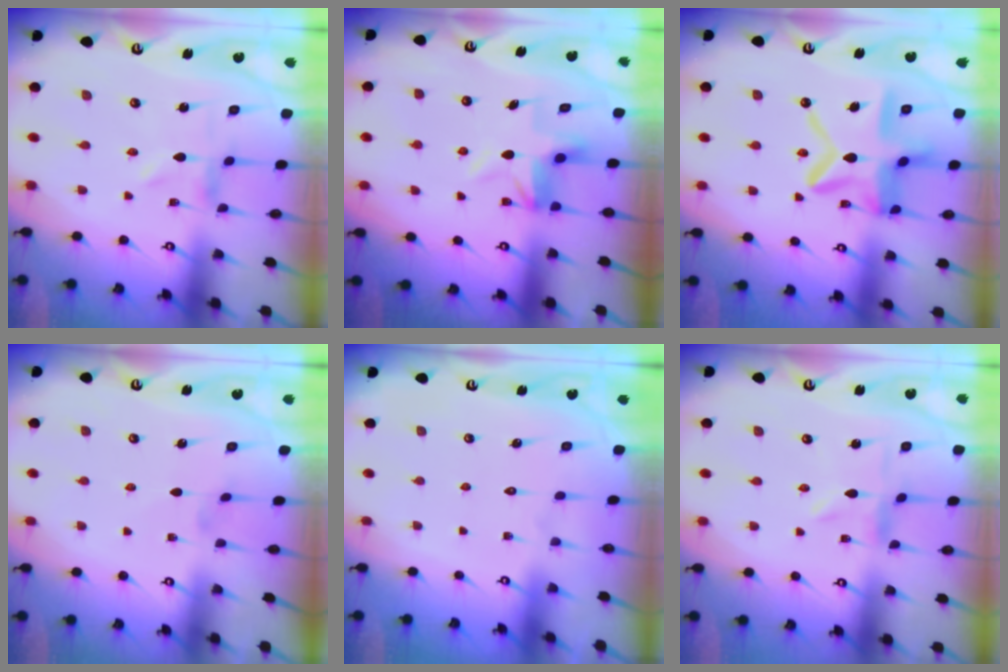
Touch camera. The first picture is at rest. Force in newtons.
{"total": 4.7, "press": 4.7, "slide": 0.3}
{"total": 16.2, "press": 16.2, "slide": 1.3}
{"total": 0.7, "press": 0.7, "slide": 0.2}
{"total": 1.6, "press": 1.6, "slide": 0.1}
{"total": 0.0}